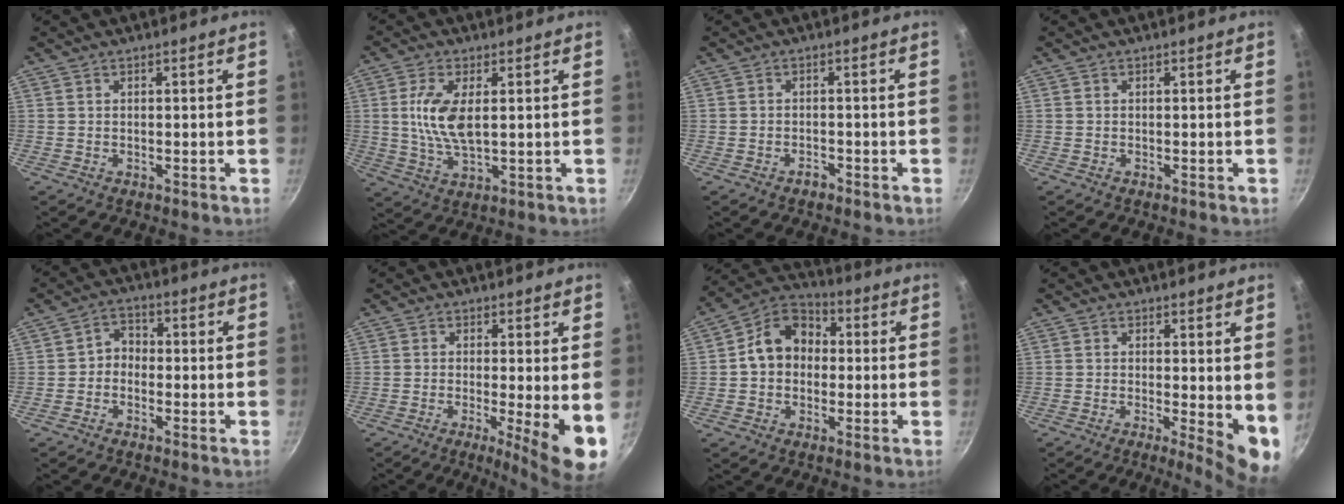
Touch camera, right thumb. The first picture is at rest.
{"total": 8.7, "force": [1.2, 3.8, 7.7], "torque": [-0.155, -0.004, 0.026]}
{"total": 1.6, "force": [-1.3, 0.7, 0.5], "torque": [-0.002, 0.016, -0.018]}
{"total": 0.0}
{"total": 3.3, "force": [-1.2, 2.7, 1.6], "torque": [-0.010, 0.022, -0.032]}
{"total": 9.0, "force": [-1.6, 1.2, 8.8], "torque": [-0.120, -0.013, -0.021]}
{"total": 10.8, "force": [0.3, 8.7, 6.4], "torque": [-0.067, 0.031, -0.017]}
{"total": 7.1, "force": [-0.4, 2.1, 6.8], "torque": [-0.082, -0.015, -0.003]}